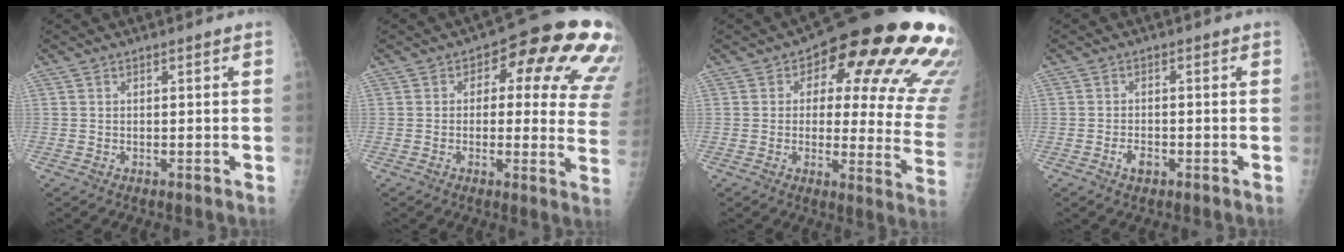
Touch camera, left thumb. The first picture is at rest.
{"total": 18.3, "force": [7.2, 8.8, 14.4], "torque": [-0.119, -0.005, 0.071]}
{"total": 24.0, "force": [10.9, 9.9, 18.9], "torque": [-0.186, -0.025, 0.128]}
{"total": 2.4, "force": [-1.2, 1.4, 1.4], "torque": [-0.021, 0.004, -0.020]}